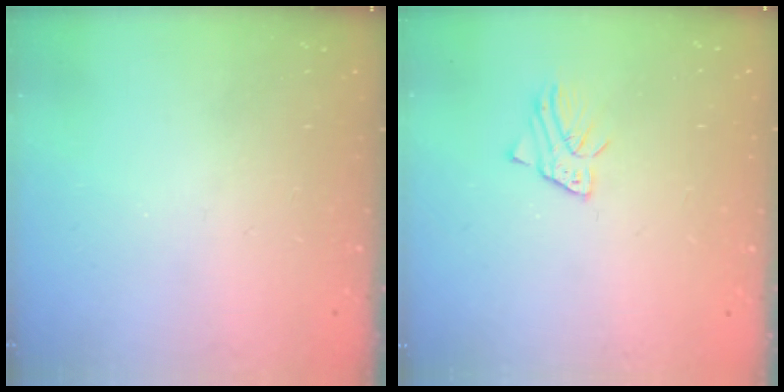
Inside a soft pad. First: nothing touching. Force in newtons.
{"total": 2.3, "press": 2.3, "slide": 0.2}